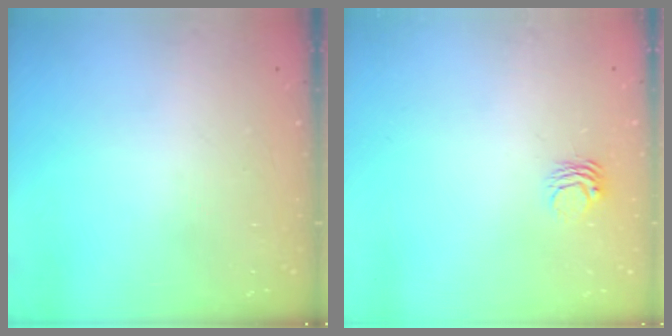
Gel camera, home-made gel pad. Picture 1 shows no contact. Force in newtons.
{"total": 3.1, "press": 3.1, "slide": 0.1}